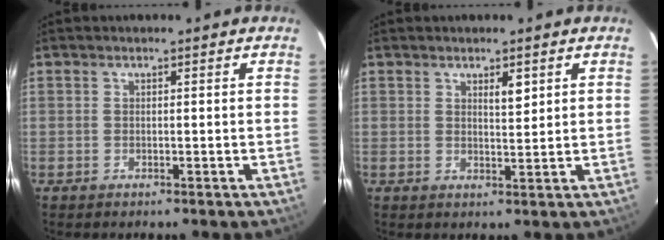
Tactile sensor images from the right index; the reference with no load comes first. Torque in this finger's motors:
{"motor_torque": [0.11, 0.07, 0.02, 0.03]}